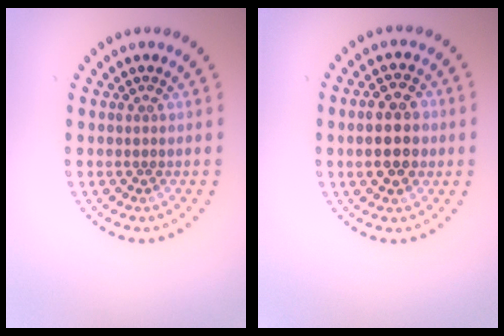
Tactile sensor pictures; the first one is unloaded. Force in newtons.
{"total": 4.6, "press": 4.5, "slide": 0.2}